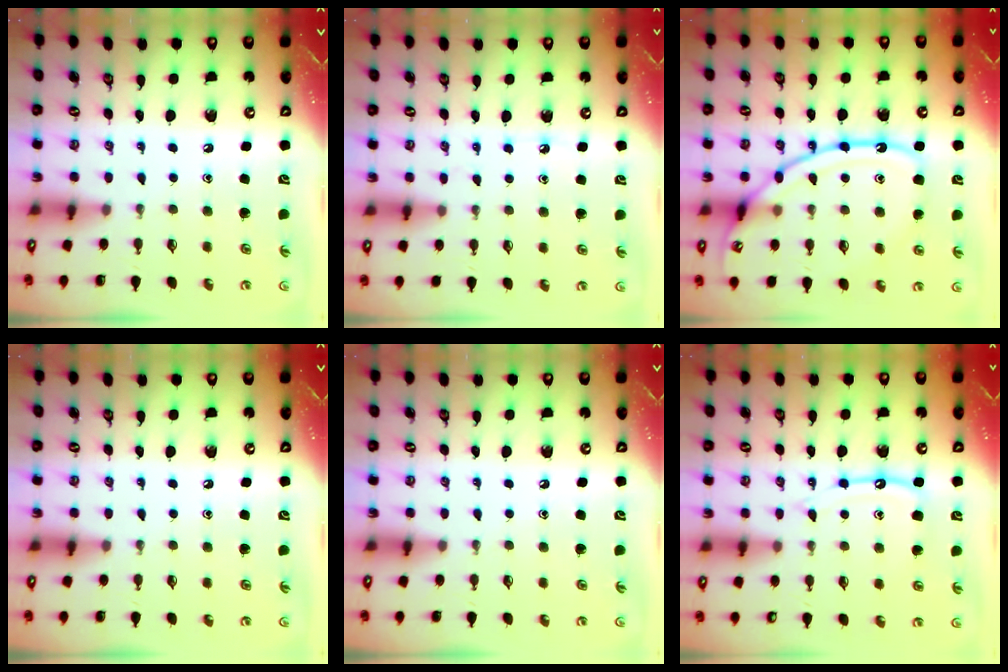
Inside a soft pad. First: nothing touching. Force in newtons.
{"total": 5.9, "press": 5.9, "slide": 0.8}
{"total": 16.5, "press": 16.4, "slide": 1.3}
{"total": 0.0}
{"total": 0.0}
{"total": 11.2, "press": 11.2, "slide": 1.0}